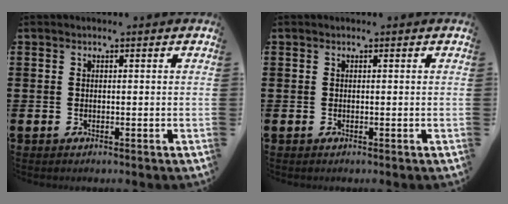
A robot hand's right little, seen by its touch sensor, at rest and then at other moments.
{"total": 0.0}